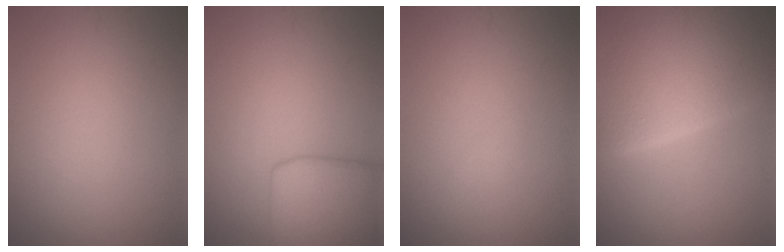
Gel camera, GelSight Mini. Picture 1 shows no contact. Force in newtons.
{"total": 6.4, "press": 6.4, "slide": 0.3}
{"total": 0.5, "press": 0.5, "slide": 0.1}
{"total": 11.8, "press": 11.7, "slide": 0.5}